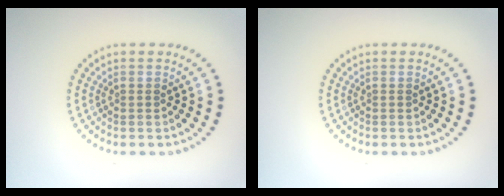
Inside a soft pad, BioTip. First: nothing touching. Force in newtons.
{"total": 0.0}